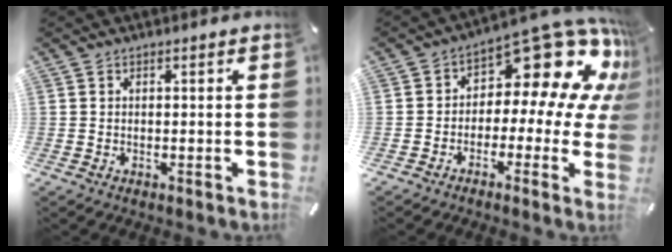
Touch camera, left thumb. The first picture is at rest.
{"total": 16.6, "force": [8.6, 8.6, 11.3], "torque": [-0.147, -0.072, 0.138]}